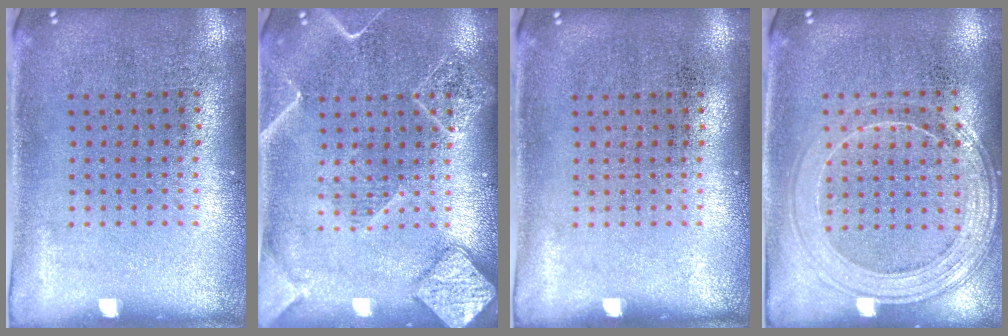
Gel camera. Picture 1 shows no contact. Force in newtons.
{"total": 3.3, "press": 3.3, "slide": 0.4}
{"total": 0.0}
{"total": 1.6, "press": 1.5, "slide": 0.4}